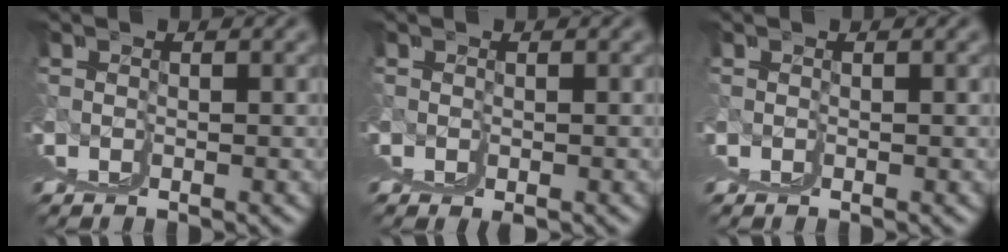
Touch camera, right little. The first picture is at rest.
{"total": 0.9, "force": [-0.1, 0.7, 0.5], "torque": [-0.011, -0.001, 0.000]}
{"total": 1.2, "force": [0.3, -0.9, -0.8], "torque": [0.018, 0.003, 0.003]}